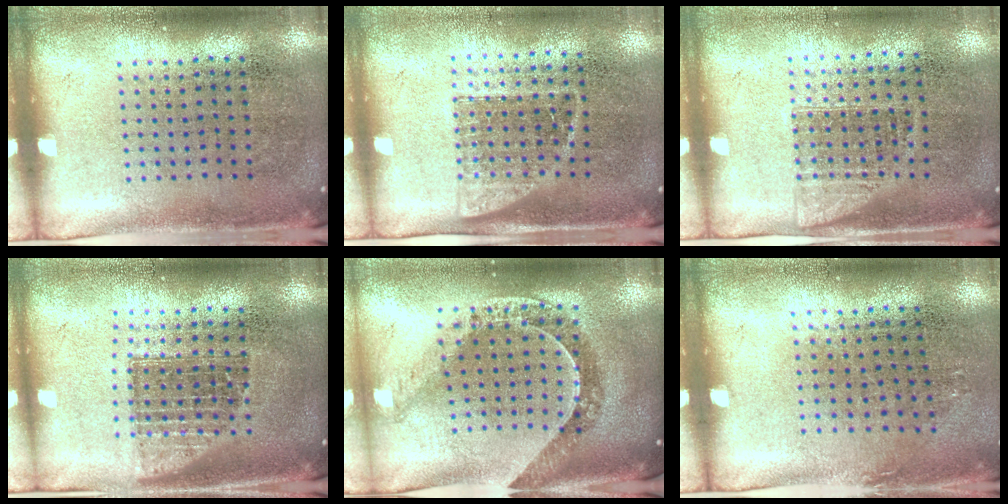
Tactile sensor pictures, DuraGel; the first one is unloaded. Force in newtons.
{"total": 1.3, "press": 1.1, "slide": 0.7}
{"total": 0.9, "press": 0.8, "slide": 0.5}
{"total": 1.5, "press": 1.2, "slide": 0.9}
{"total": 1.1, "press": 1.1, "slide": 0.2}
{"total": 0.8, "press": 0.6, "slide": 0.5}